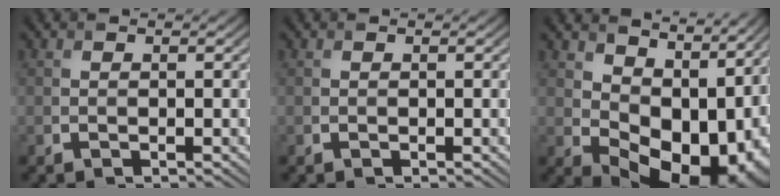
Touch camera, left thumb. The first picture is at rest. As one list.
[{"total": 0.0}, {"total": 12.5, "force": [3.4, 8.4, 8.5], "torque": [-0.122, -0.019, 0.075]}]